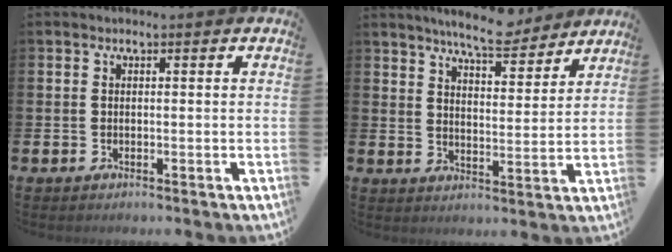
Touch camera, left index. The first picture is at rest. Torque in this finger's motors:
{"motor_torque": [1.08, -1.06, 0.89, 0.21]}